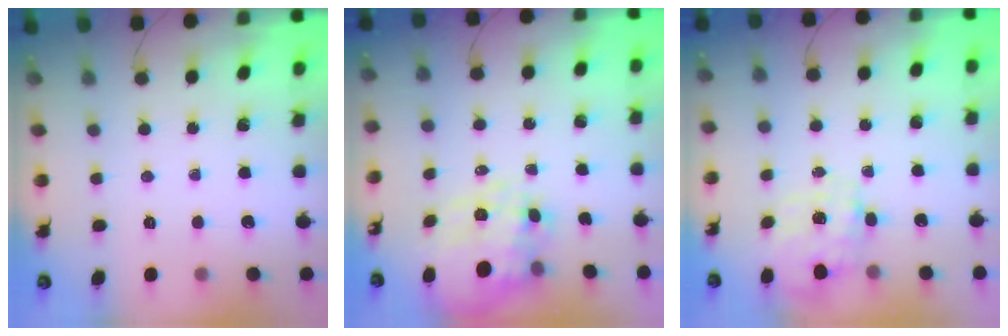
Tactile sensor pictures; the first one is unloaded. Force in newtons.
{"total": 11.6, "press": 11.2, "slide": 3.1}
{"total": 4.0, "press": 3.9, "slide": 0.9}